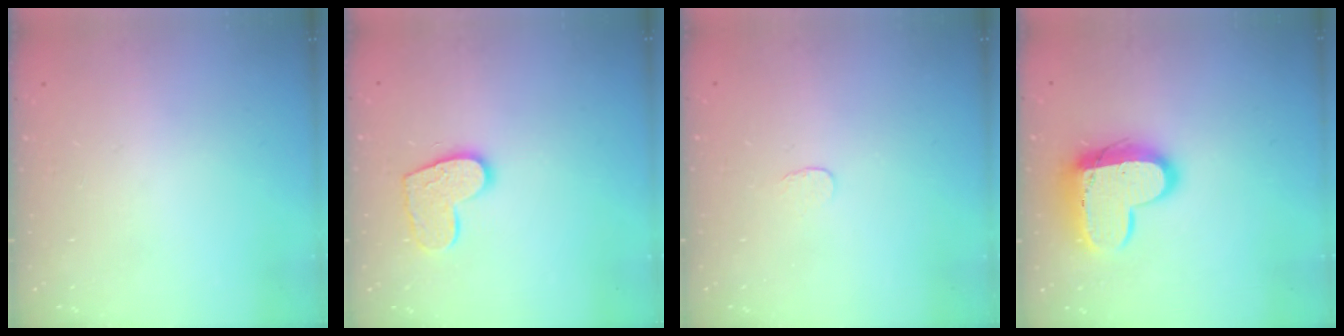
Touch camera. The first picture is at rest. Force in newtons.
{"total": 11.7, "press": 11.7, "slide": 0.8}
{"total": 2.6, "press": 2.6, "slide": 0.2}
{"total": 14.4, "press": 14.4, "slide": 1.1}